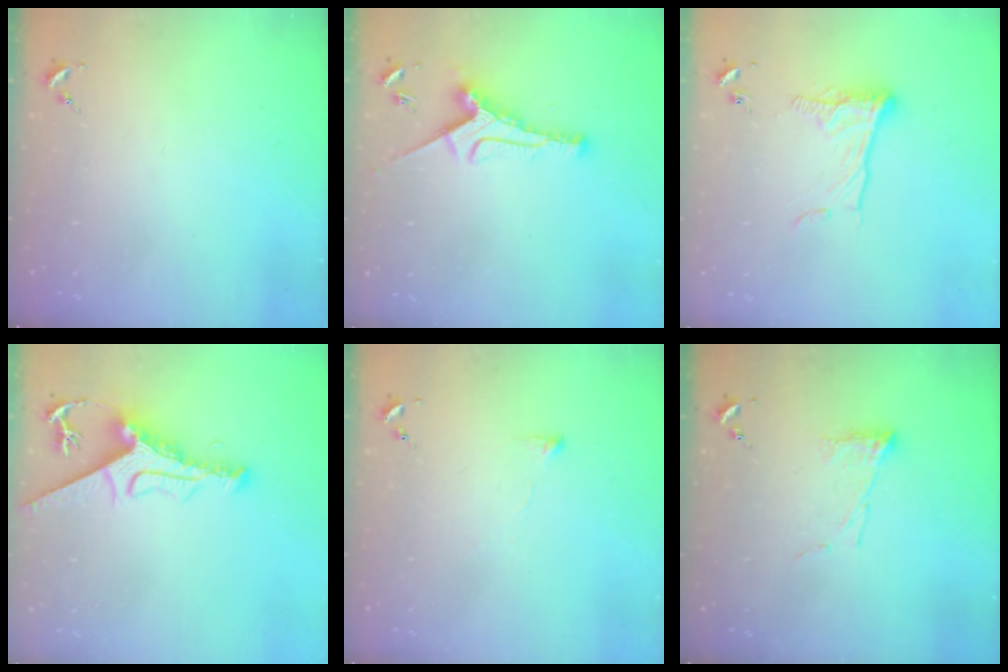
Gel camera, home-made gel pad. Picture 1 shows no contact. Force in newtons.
{"total": 9.1, "press": 9.1, "slide": 0.2}
{"total": 12.2, "press": 12.2, "slide": 1.0}
{"total": 12.9, "press": 12.8, "slide": 1.4}
{"total": 4.3, "press": 4.2, "slide": 0.7}
{"total": 7.2, "press": 7.2, "slide": 0.4}